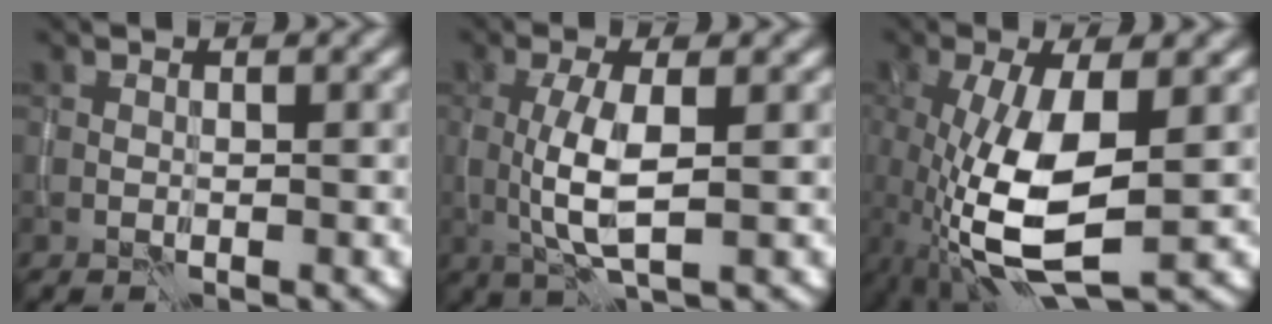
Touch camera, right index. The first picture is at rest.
{"total": 4.7, "force": [-0.1, 1.4, 4.5], "torque": [-0.099, -0.004, -0.001]}
{"total": 8.4, "force": [-1.7, 3.1, 7.6], "torque": [-0.177, -0.012, -0.030]}